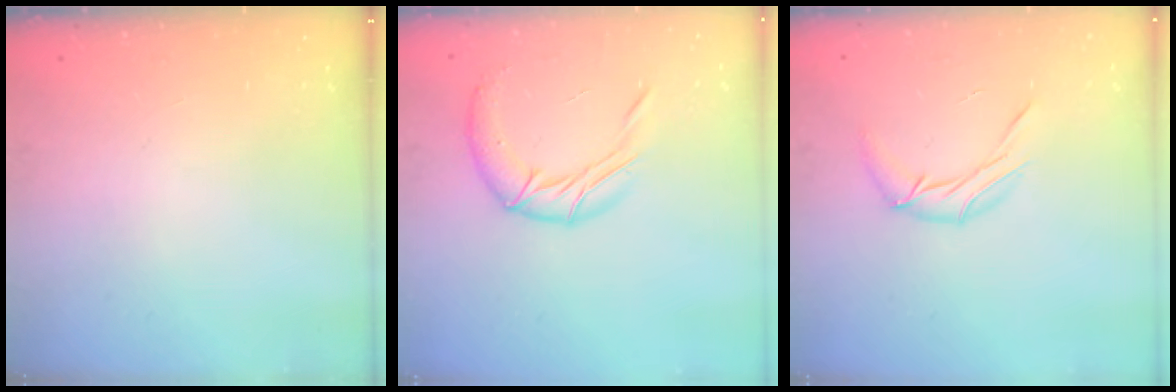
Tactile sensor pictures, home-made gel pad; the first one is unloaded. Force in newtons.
{"total": 10.3, "press": 10.3, "slide": 1.3}
{"total": 8.2, "press": 8.2, "slide": 0.8}